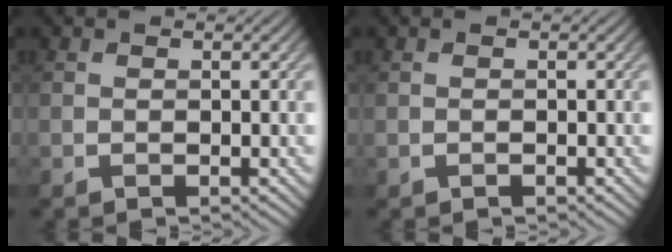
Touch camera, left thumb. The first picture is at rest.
{"total": 0.0}